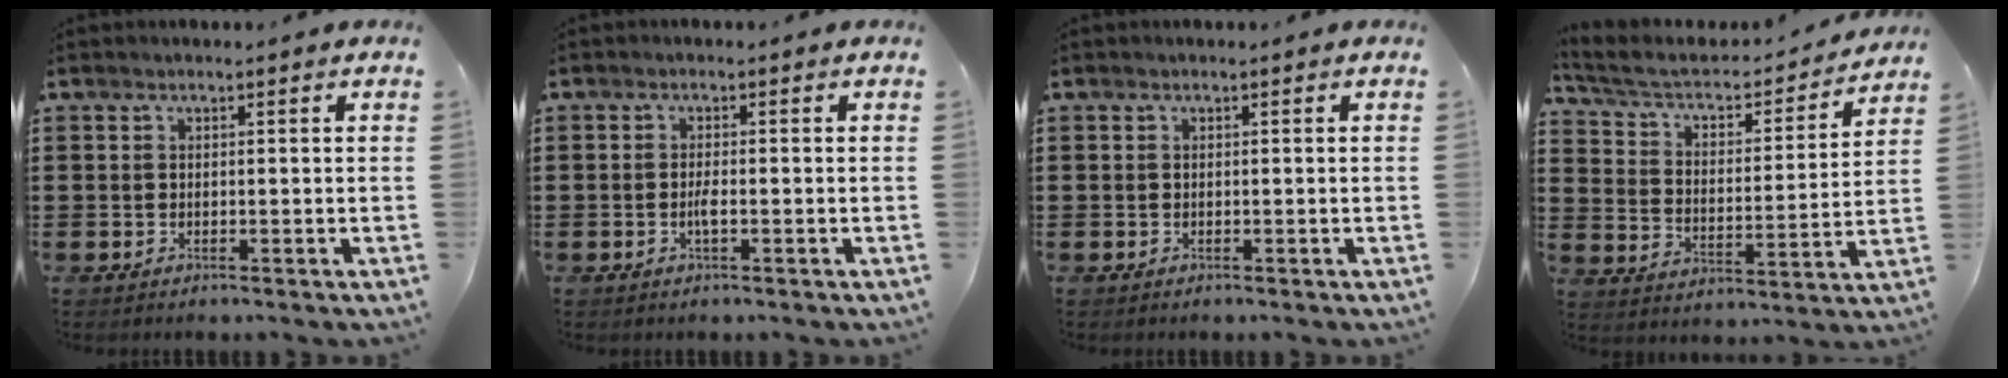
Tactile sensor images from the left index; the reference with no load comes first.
{"total": 1.7, "force": [-0.4, 0.3, 1.6], "torque": [-0.038, -0.003, -0.010]}
{"total": 0.0}
{"total": 4.4, "force": [3.5, 1.8, 1.9], "torque": [-0.059, -0.027, 0.050]}